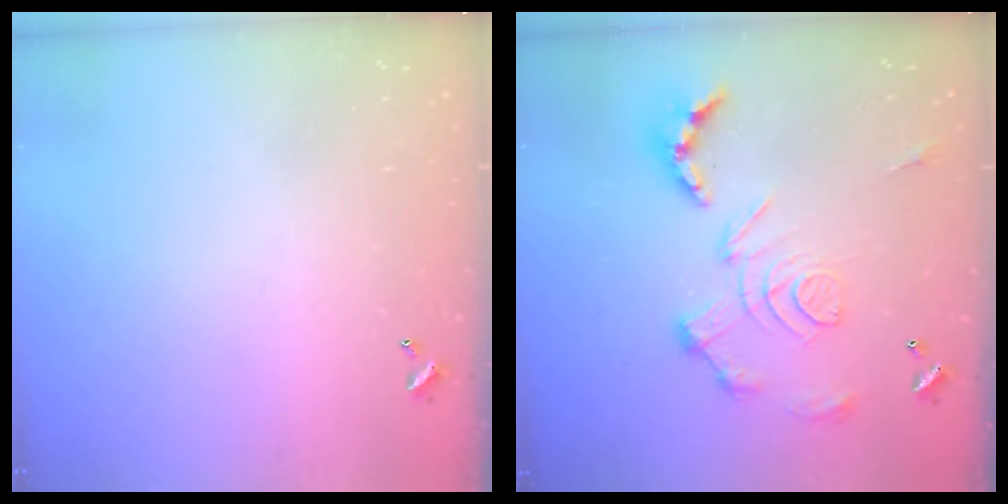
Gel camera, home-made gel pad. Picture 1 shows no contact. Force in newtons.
{"total": 3.4, "press": 2.7, "slide": 2.0}